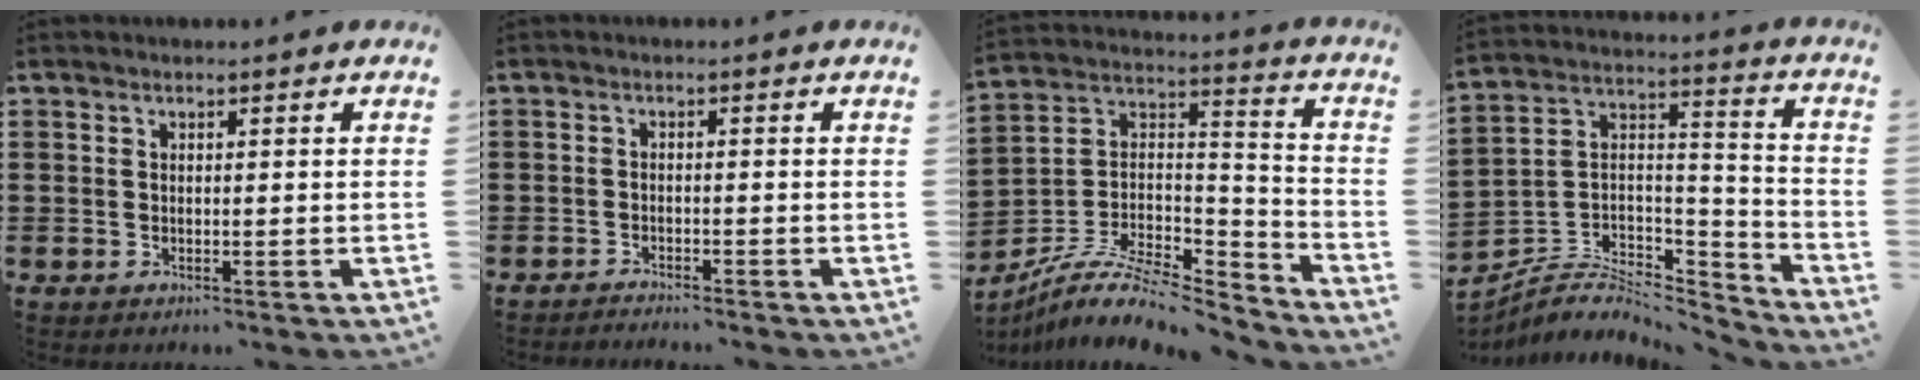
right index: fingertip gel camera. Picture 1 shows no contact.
{"total": 1.5, "force": [-1.5, 0.0, 0.0], "torque": [-0.003, 0.004, -0.032]}
{"total": 11.5, "force": [-8.6, 4.5, 6.1], "torque": [-0.117, 0.020, -0.159]}
{"total": 5.8, "force": [-4.2, 3.3, 2.4], "torque": [-0.057, 0.001, -0.083]}